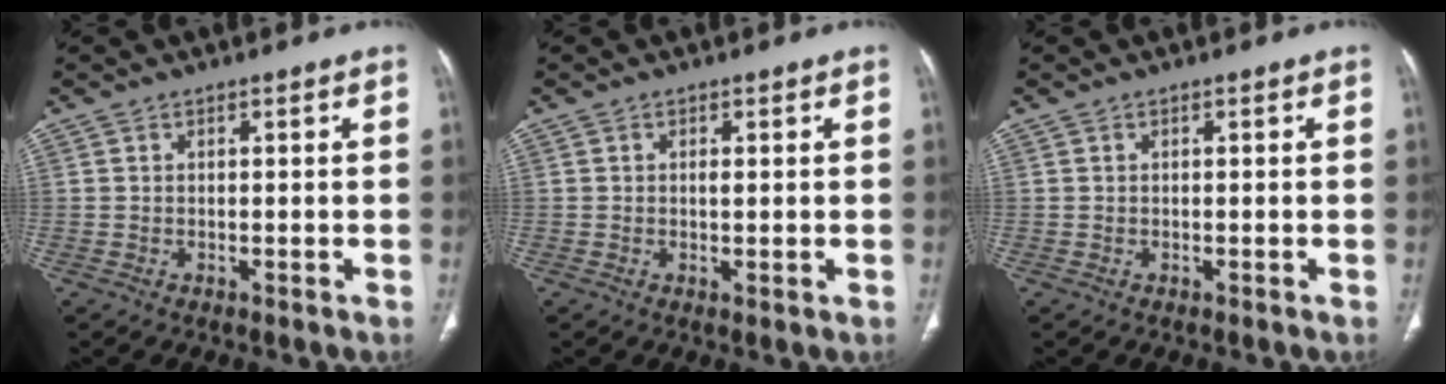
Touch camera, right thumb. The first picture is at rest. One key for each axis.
{"total": 1.3, "fx": 0.2, "fy": 0.5, "fz": 1.2, "tx": -0.026, "ty": -0.004, "tz": 0.005}
{"total": 0.0}